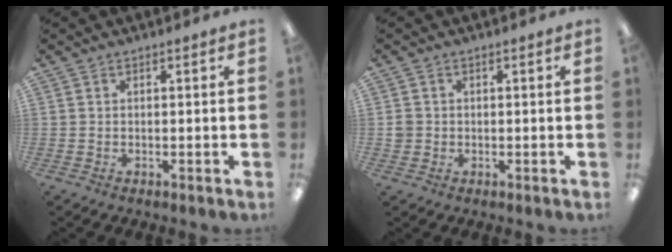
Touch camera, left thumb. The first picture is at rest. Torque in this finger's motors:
{"motor_torque": [-0.17, 0.17, -0.07, -0.08, 0.00]}